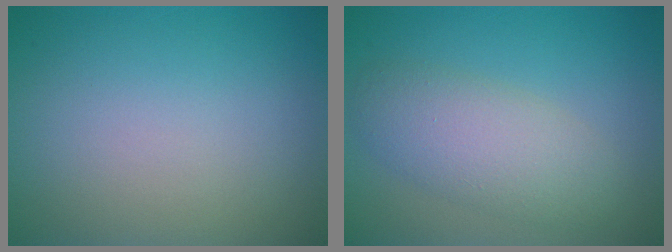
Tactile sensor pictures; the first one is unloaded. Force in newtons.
{"total": 4.6, "press": 4.6, "slide": 0.3}